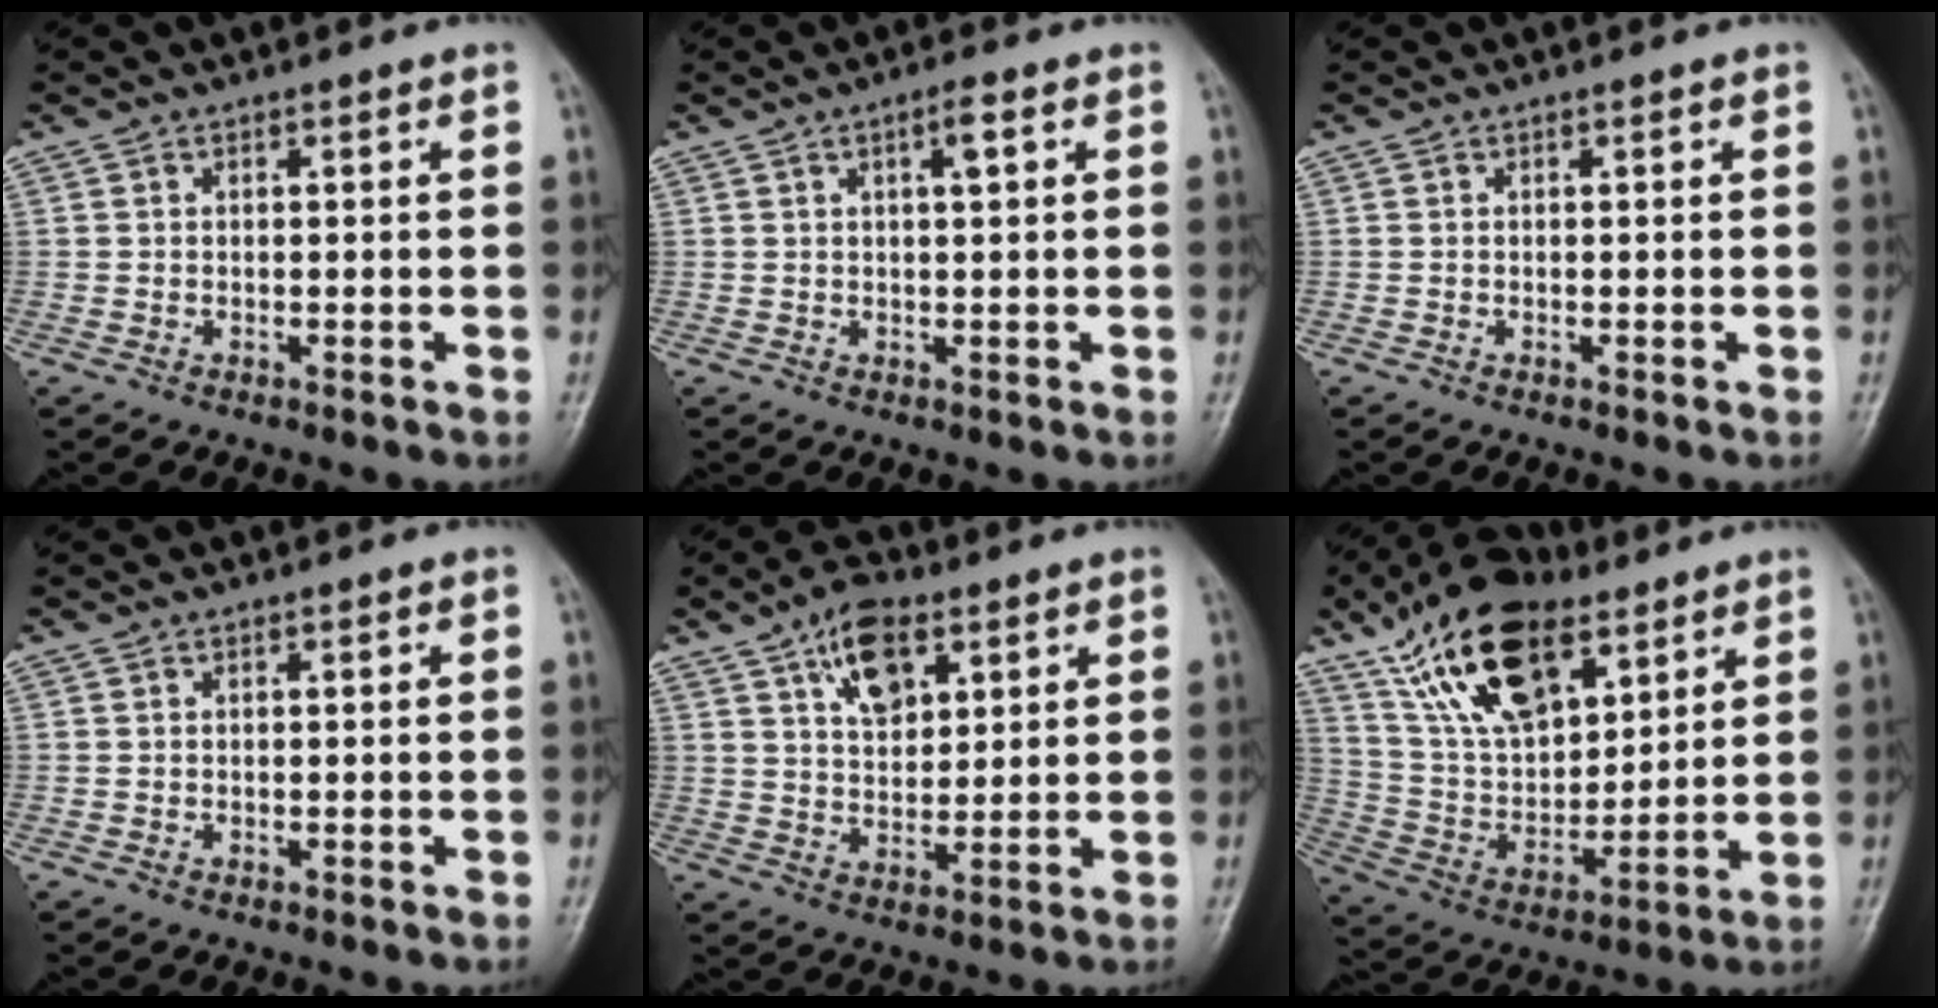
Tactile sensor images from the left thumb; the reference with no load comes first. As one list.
[{"total": 2.7, "force": [1.0, 0.6, 2.4], "torque": [-0.041, 0.002, 0.016]}, {"total": 0.0}, {"total": 0.0}, {"total": 9.6, "force": [4.7, 5.4, 6.4], "torque": [-0.084, -0.018, 0.081]}, {"total": 22.3, "force": [12.3, 11.7, 14.4], "torque": [-0.230, -0.036, 0.227]}]